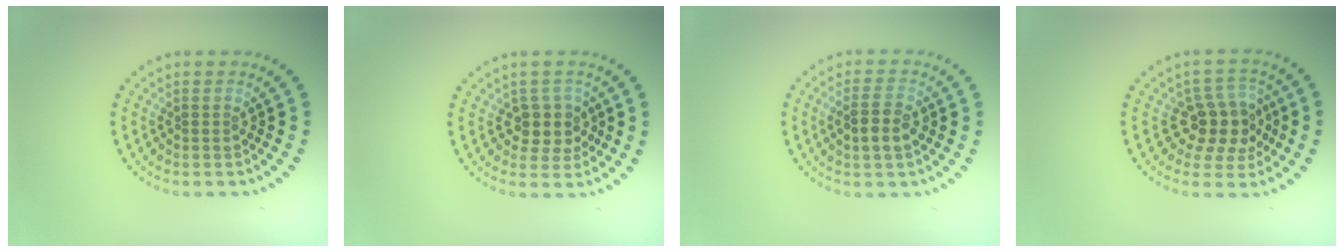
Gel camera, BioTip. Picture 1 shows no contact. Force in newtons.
{"total": 2.7, "press": 2.3, "slide": 1.5}
{"total": 2.8, "press": 2.8, "slide": 0.4}
{"total": 3.9, "press": 3.5, "slide": 1.6}